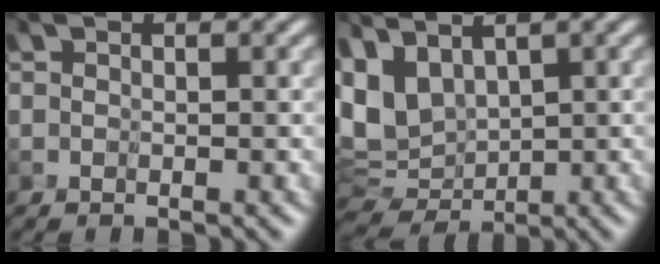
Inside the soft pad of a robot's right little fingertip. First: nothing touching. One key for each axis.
{"total": 7.1, "fx": 2.0, "fy": 4.4, "fz": 5.1, "tx": -0.115, "ty": -0.002, "tz": 0.053}